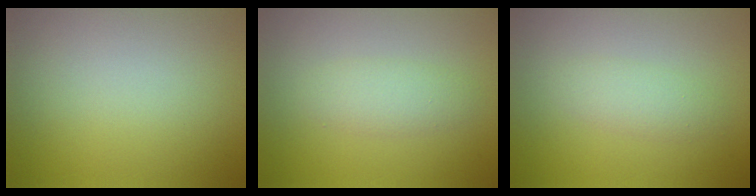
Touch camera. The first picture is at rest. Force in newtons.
{"total": 2.0, "press": 2.0, "slide": 0.0}
{"total": 1.7, "press": 1.7, "slide": 0.0}